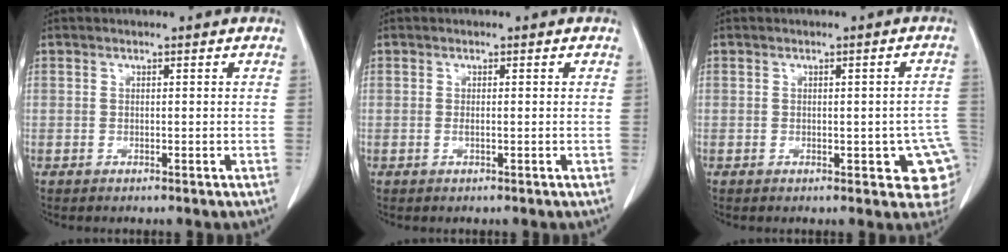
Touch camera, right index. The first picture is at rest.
{"total": 0.6, "force": [-0.2, 0.0, 0.6], "torque": [-0.013, -0.001, -0.003]}
{"total": 7.6, "force": [-1.9, 2.8, 6.8], "torque": [-0.071, 0.004, -0.019]}